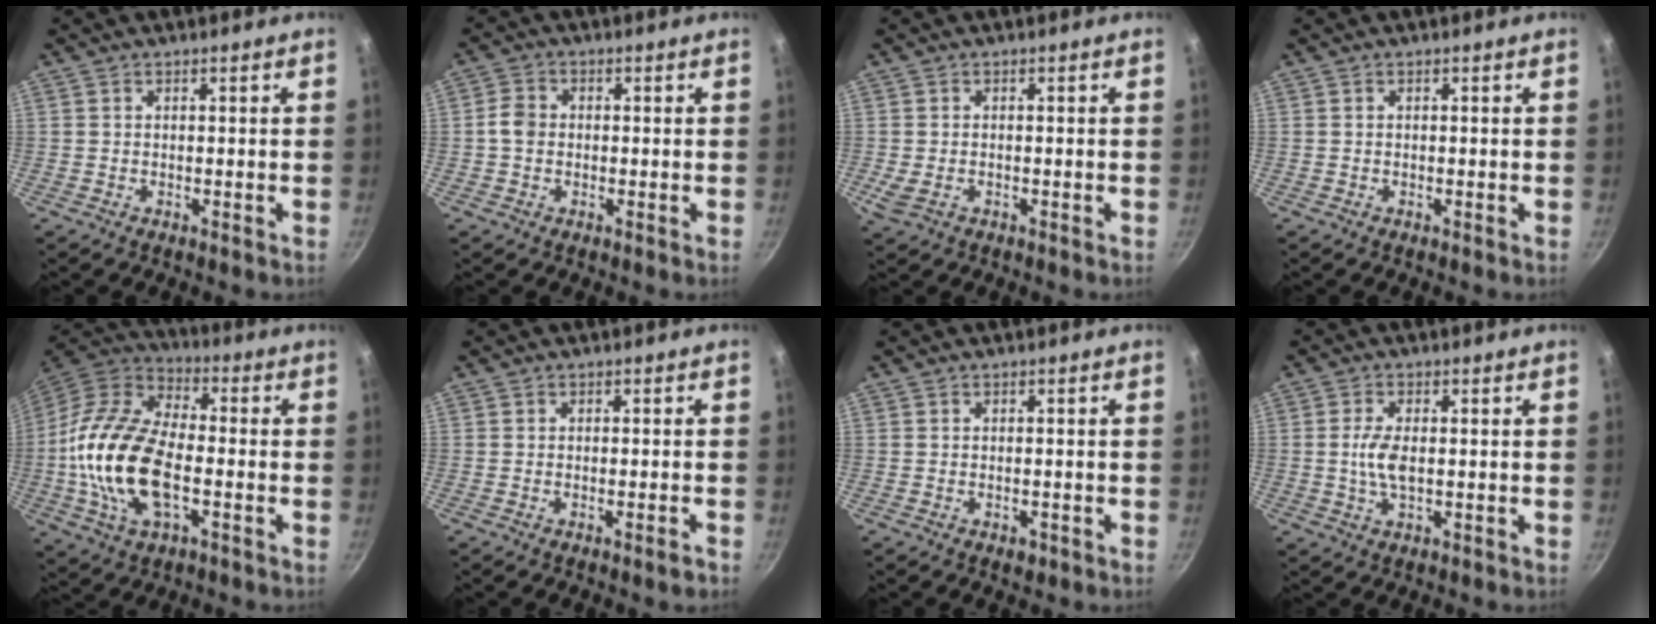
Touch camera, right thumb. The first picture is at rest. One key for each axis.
{"total": 3.3, "fx": -0.3, "fy": 2.7, "fz": 1.9, "tx": -0.030, "ty": 0.010, "tz": -0.012}
{"total": 3.0, "fx": -0.8, "fy": 2.0, "fz": 2.1, "tx": -0.043, "ty": -0.008, "tz": -0.011}
{"total": 0.0}
{"total": 20.7, "fx": -3.3, "fy": 11.0, "fz": 17.1, "tx": -0.328, "ty": 0.030, "tz": -0.074}
{"total": 1.7, "fx": -1.0, "fy": 0.1, "fz": 1.4, "tx": -0.022, "ty": 0.009, "tz": -0.013}
{"total": 1.5, "fx": -0.7, "fy": 0.9, "fz": 1.0, "tx": -0.011, "ty": 0.005, "tz": -0.005}
{"total": 4.6, "fx": -0.1, "fy": 2.0, "fz": 4.2, "tx": -0.093, "ty": 0.001, "tz": -0.005}